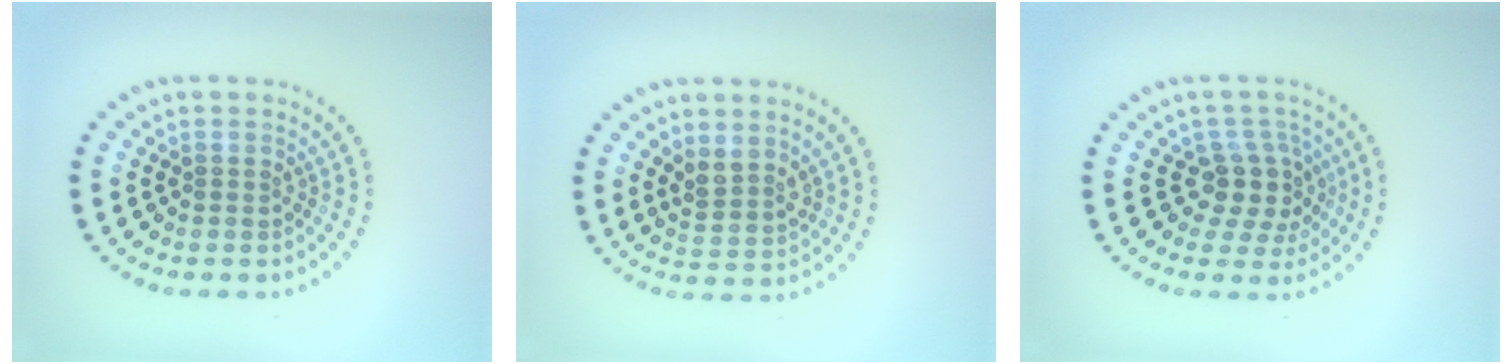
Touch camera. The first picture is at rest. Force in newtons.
{"total": 2.1, "press": 1.6, "slide": 1.3}
{"total": 3.5, "press": 2.8, "slide": 2.2}